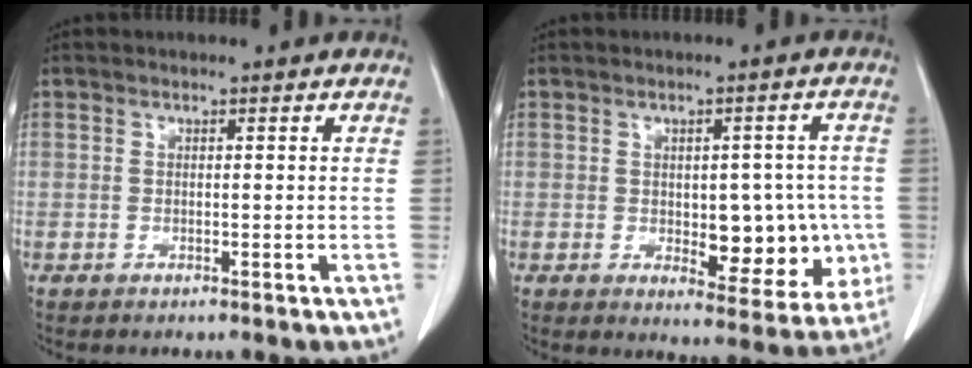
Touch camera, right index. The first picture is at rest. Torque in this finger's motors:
{"motor_torque": [0.40, 0.21, 0.16, 0.07]}